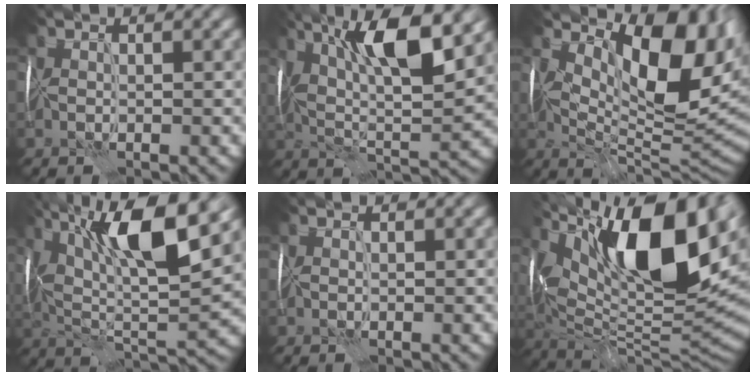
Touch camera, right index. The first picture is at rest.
{"total": 11.1, "force": [4.6, 3.5, 9.4], "torque": [-0.165, 0.007, 0.074]}
{"total": 12.6, "force": [4.0, 6.2, 10.2], "torque": [-0.155, -0.005, 0.075]}
{"total": 12.6, "force": [5.1, 4.0, 10.8], "torque": [-0.197, 0.012, 0.085]}
{"total": 0.0}
{"total": 18.8, "force": [6.2, 8.1, 15.8], "torque": [-0.256, 0.011, 0.106]}